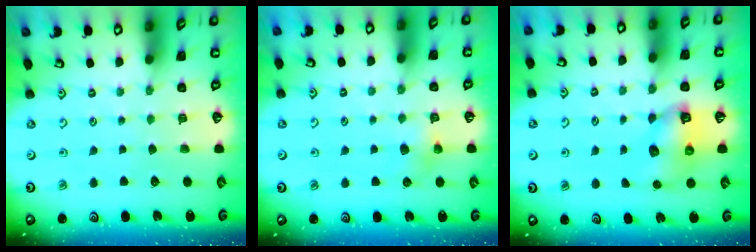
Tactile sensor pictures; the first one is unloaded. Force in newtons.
{"total": 5.4, "press": 5.4, "slide": 0.6}
{"total": 8.1, "press": 8.1, "slide": 0.9}